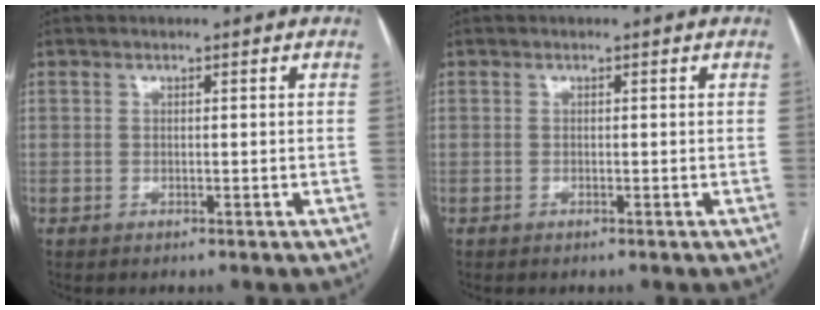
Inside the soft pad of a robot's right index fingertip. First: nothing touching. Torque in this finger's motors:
{"motor_torque": [-0.04, 0.05, 0.00, 0.00]}